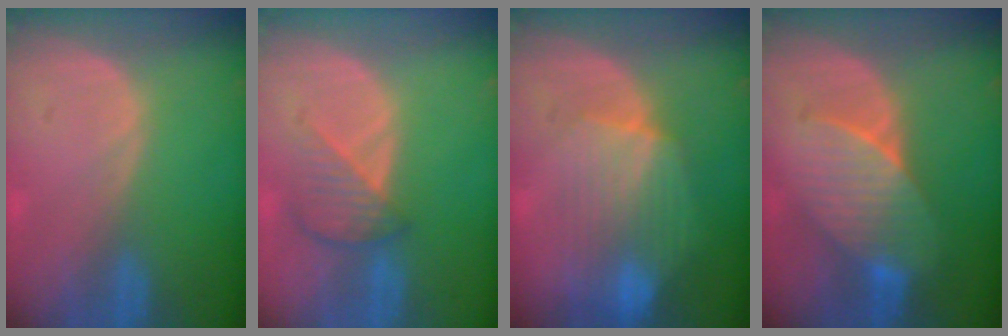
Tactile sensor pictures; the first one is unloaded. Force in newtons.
{"total": 4.6, "press": 4.2, "slide": 1.8}
{"total": 8.4, "press": 8.0, "slide": 2.7}
{"total": 7.1, "press": 7.0, "slide": 1.4}